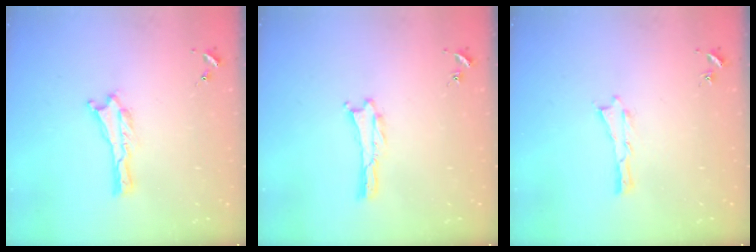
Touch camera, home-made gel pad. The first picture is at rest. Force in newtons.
{"total": 0.0}
{"total": 0.0}